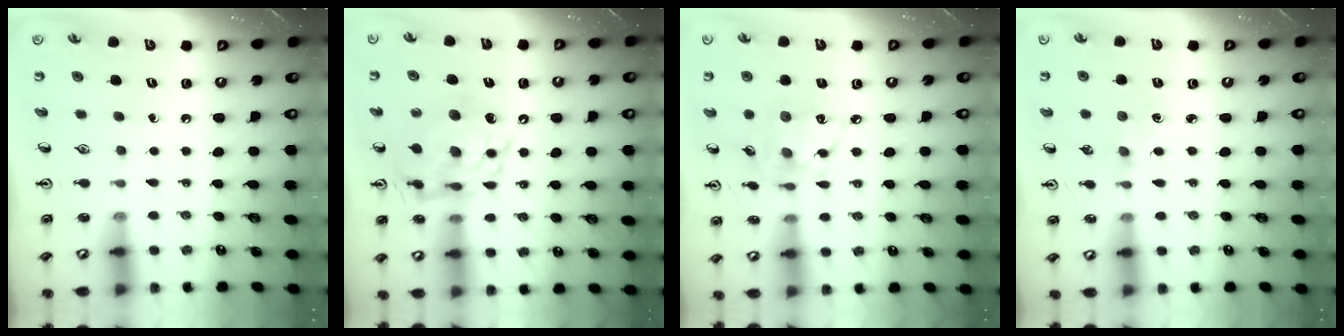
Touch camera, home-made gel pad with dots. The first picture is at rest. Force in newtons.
{"total": 13.0, "press": 13.0, "slide": 1.3}
{"total": 10.8, "press": 10.8, "slide": 0.7}
{"total": 1.3, "press": 1.3, "slide": 0.2}